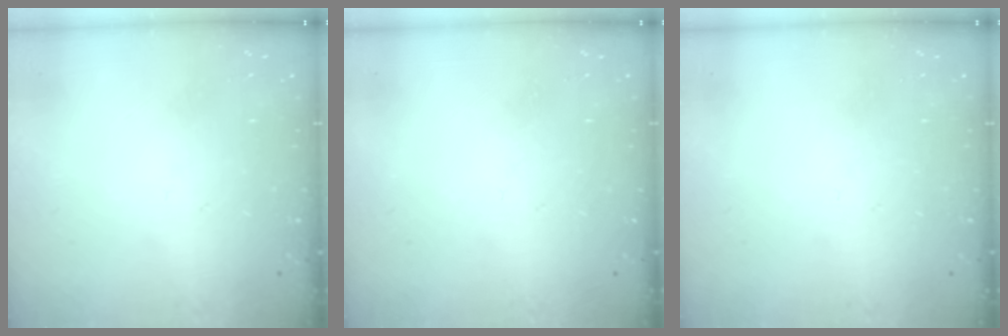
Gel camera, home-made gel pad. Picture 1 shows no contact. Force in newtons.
{"total": 0.0}
{"total": 0.0}